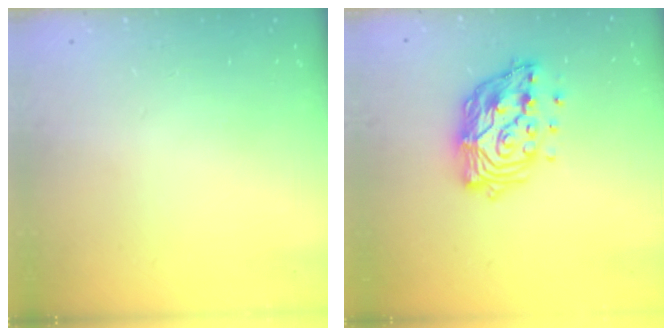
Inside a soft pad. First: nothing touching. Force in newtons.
{"total": 14.9, "press": 14.9, "slide": 1.3}